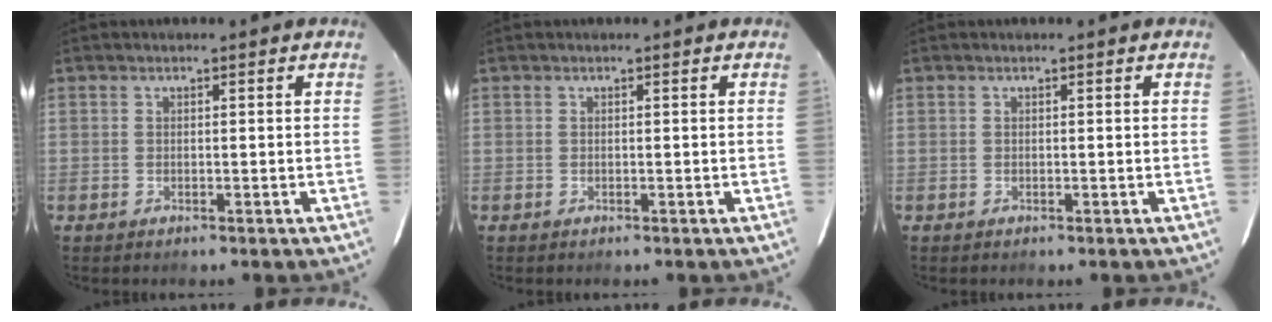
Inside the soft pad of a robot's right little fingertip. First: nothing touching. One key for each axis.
{"total": 0.0}
{"total": 0.0}